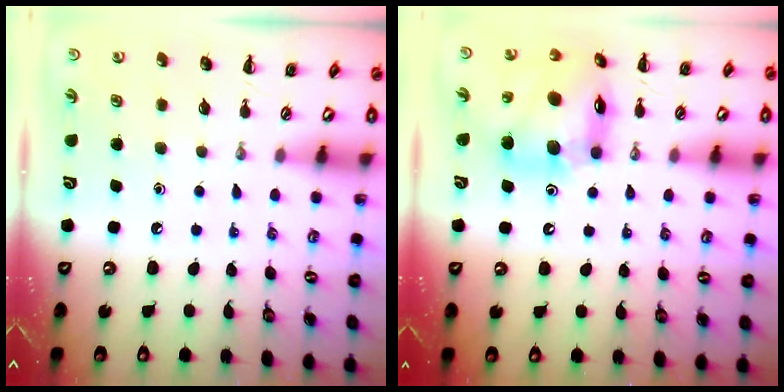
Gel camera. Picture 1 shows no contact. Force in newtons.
{"total": 13.7, "press": 13.2, "slide": 3.8}